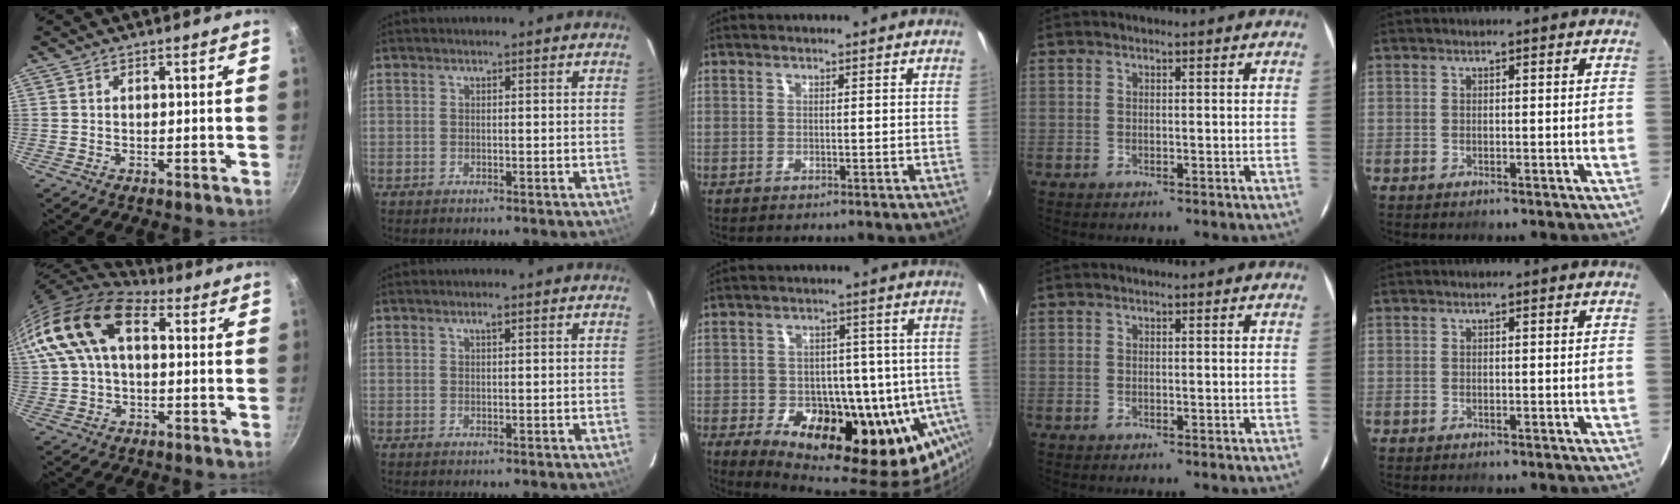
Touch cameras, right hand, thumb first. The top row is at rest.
{"thumb": {"total": 16.3, "force": [4.0, 9.8, 12.4], "torque": [-0.228, 0.029, 0.058]}, "index": {"total": 0.7, "force": [0.4, 0.1, 0.5], "torque": [-0.009, 0.004, 0.007]}, "middle": {"total": 24.3, "force": [-8.6, 14.2, 17.7], "torque": [-0.283, -0.025, -0.103]}}